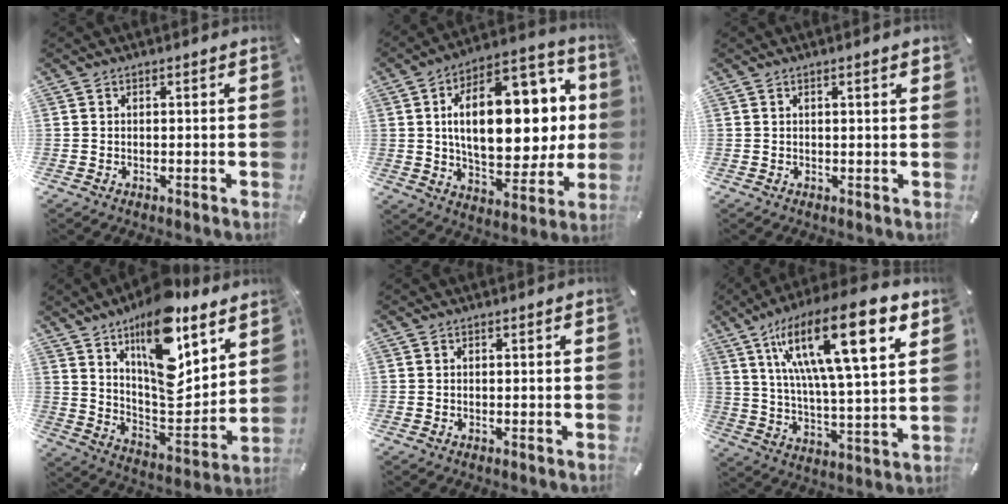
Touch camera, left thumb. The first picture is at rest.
{"total": 24.8, "force": [4.7, 13.5, 20.2], "torque": [-0.326, -0.020, 0.076]}
{"total": 1.4, "force": [0.6, 0.1, 1.2], "torque": [-0.024, 0.001, 0.010]}
{"total": 18.7, "force": [11.8, 8.2, 12.0], "torque": [-0.181, -0.081, 0.202]}
{"total": 0.0}
{"total": 22.4, "force": [11.8, 6.4, 18.0], "torque": [-0.316, -0.050, 0.178]}